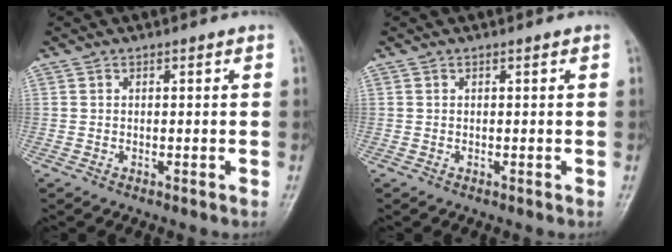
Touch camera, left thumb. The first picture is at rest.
{"total": 0.0}